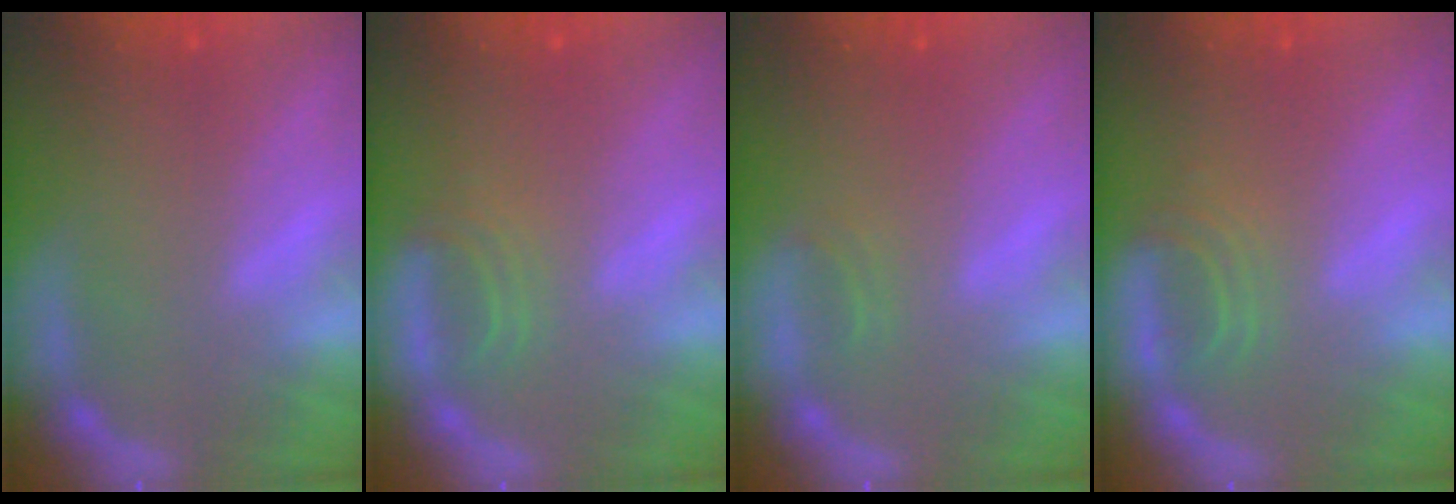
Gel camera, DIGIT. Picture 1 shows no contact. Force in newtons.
{"total": 2.5}
{"total": 0.9}
{"total": 2.9}